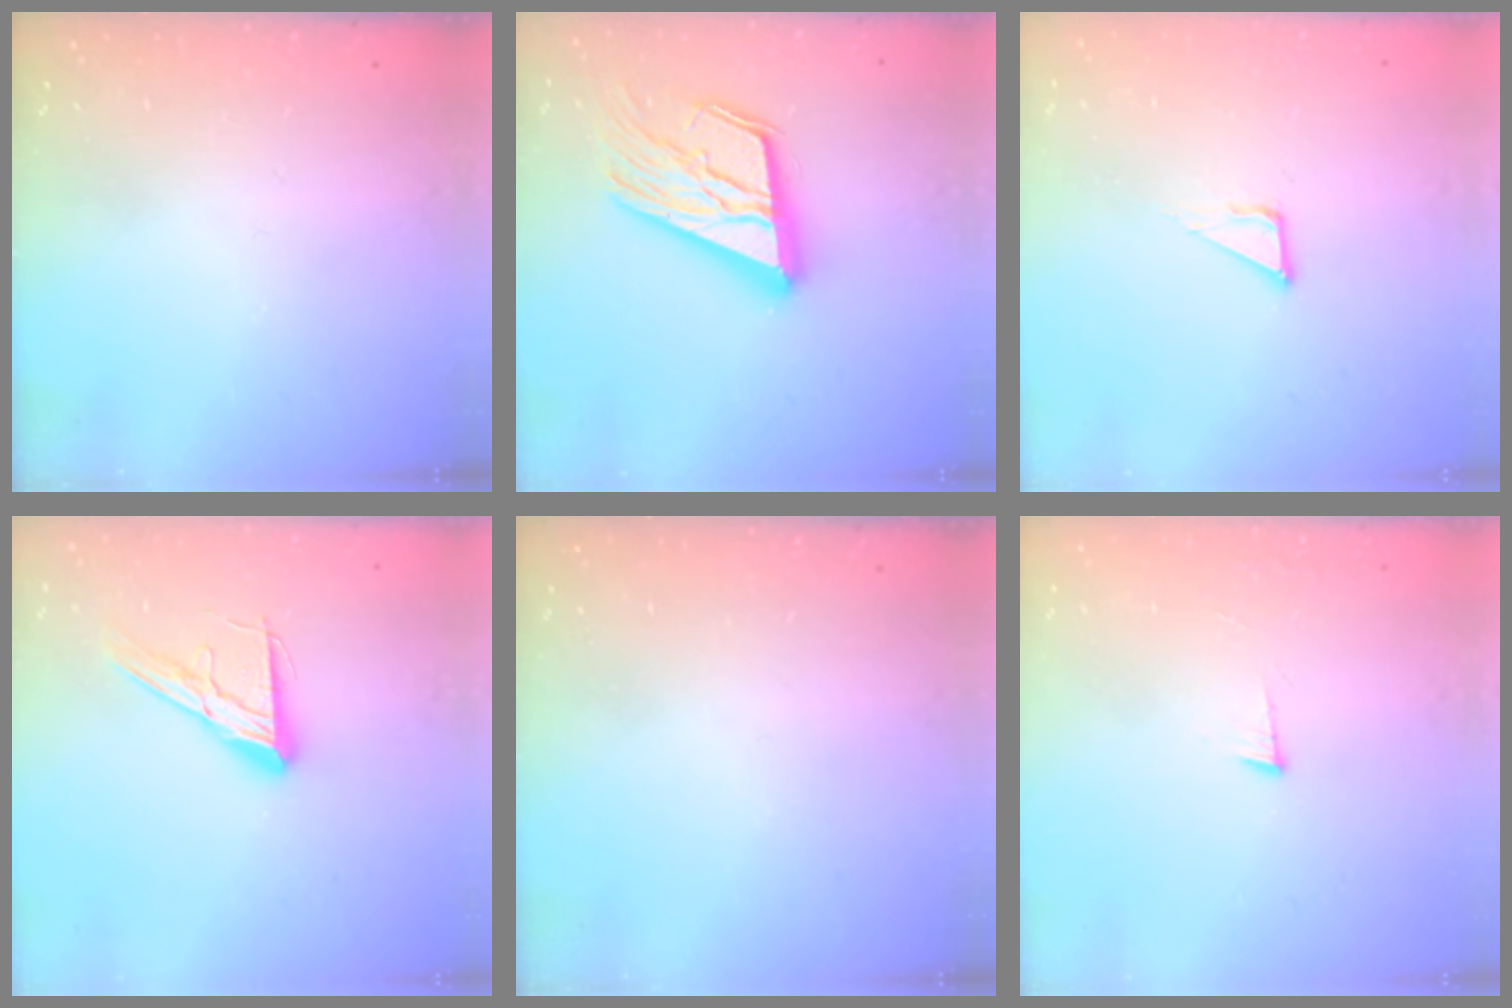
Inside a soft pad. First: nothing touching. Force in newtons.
{"total": 20.9, "press": 20.8, "slide": 2.2}
{"total": 3.3, "press": 3.3, "slide": 0.2}
{"total": 12.3, "press": 12.3, "slide": 1.0}
{"total": 0.0}
{"total": 3.6, "press": 3.5, "slide": 0.5}